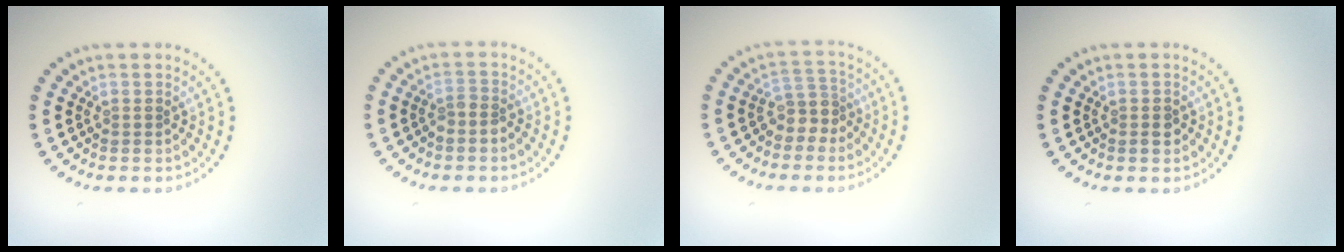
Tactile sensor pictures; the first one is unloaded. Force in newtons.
{"total": 1.4, "press": 1.0, "slide": 0.9}
{"total": 2.6, "press": 2.0, "slide": 1.5}
{"total": 1.2, "press": 1.1, "slide": 0.4}